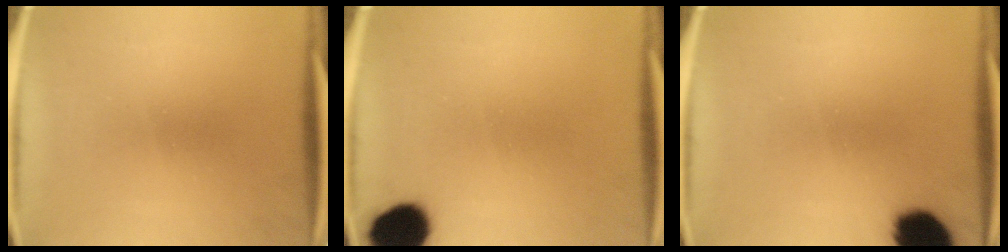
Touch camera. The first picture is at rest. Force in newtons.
{"total": 11.8}
{"total": 12.3}